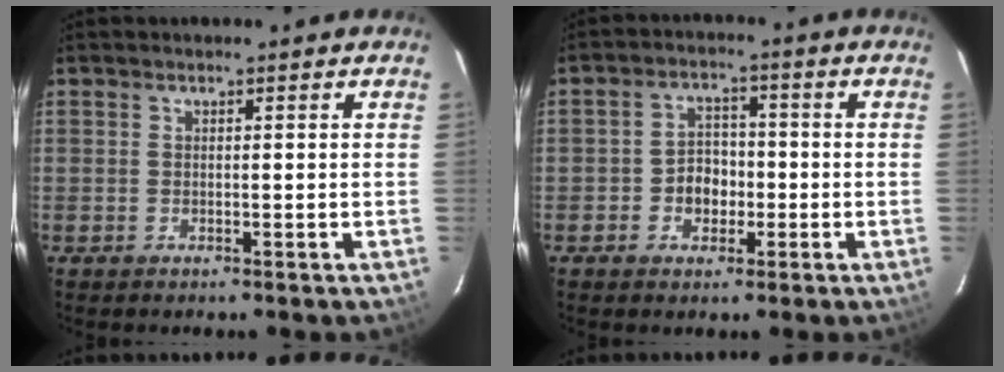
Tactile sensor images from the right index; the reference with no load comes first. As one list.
[{"total": 5.2, "force": [-1.7, 4.2, 2.5], "torque": [-0.048, 0.016, -0.022]}]